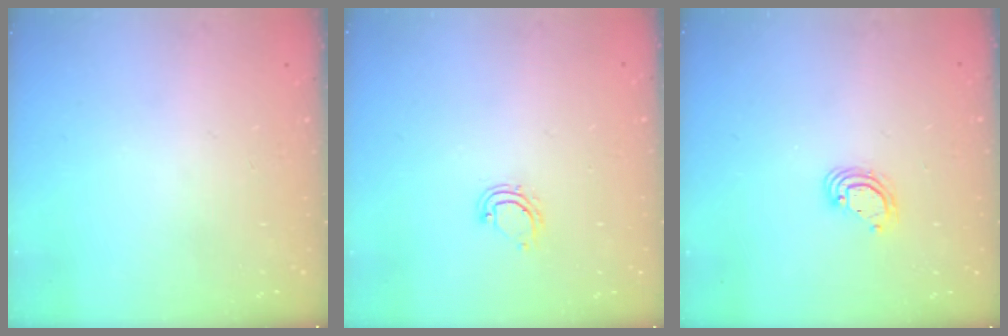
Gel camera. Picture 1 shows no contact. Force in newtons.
{"total": 5.0, "press": 5.0, "slide": 0.2}
{"total": 4.6, "press": 4.6, "slide": 0.2}